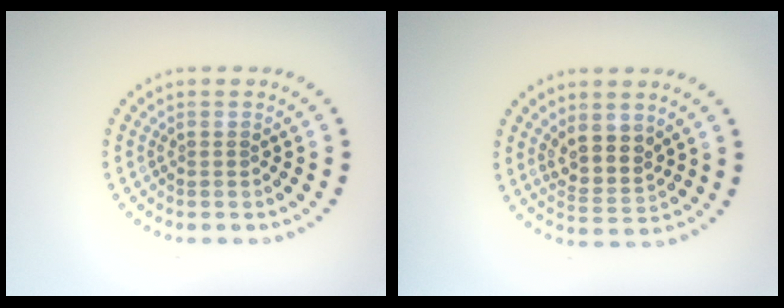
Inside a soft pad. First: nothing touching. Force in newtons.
{"total": 3.3, "press": 2.9, "slide": 1.6}